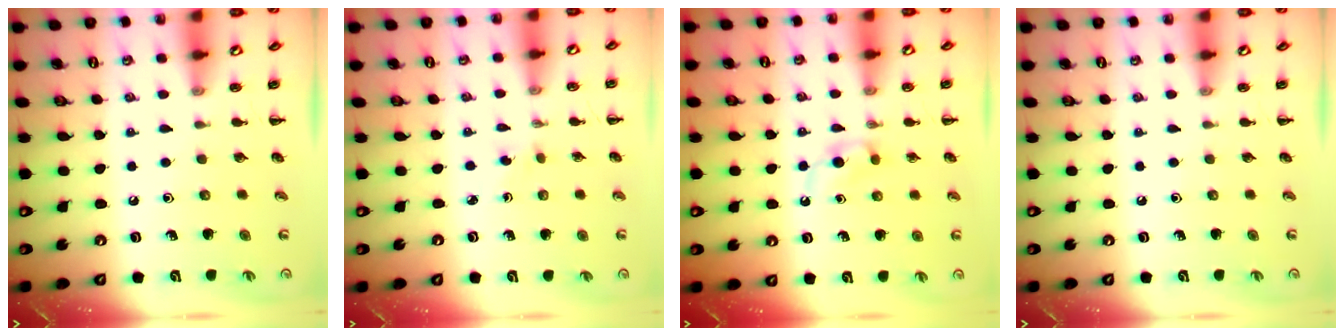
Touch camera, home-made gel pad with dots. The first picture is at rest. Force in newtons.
{"total": 1.3, "press": 1.2, "slide": 0.6}
{"total": 3.2, "press": 2.9, "slide": 1.4}
{"total": 0.0}